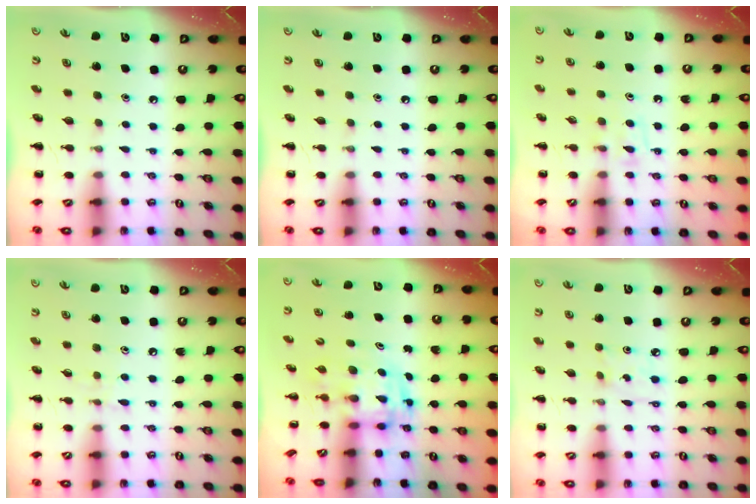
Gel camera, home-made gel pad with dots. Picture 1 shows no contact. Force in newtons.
{"total": 0.0}
{"total": 4.8, "press": 4.5, "slide": 1.7}
{"total": 4.8, "press": 4.4, "slide": 1.9}
{"total": 2.8, "press": 2.8, "slide": 0.5}
{"total": 3.3, "press": 3.1, "slide": 1.0}